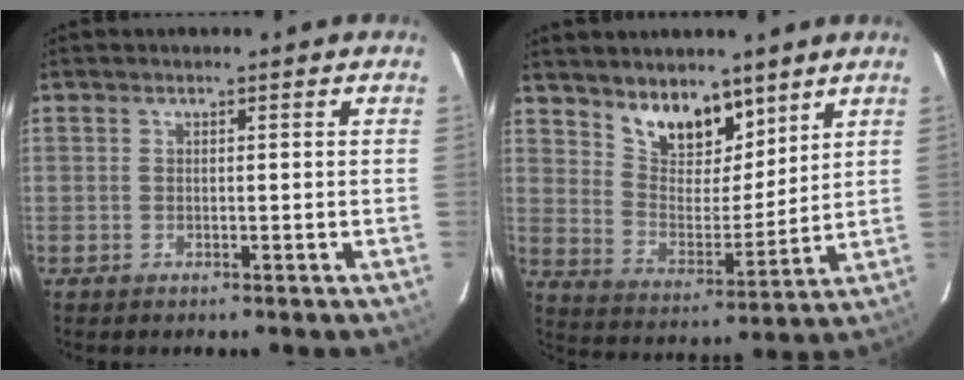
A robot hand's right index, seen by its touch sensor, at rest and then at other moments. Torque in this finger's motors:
{"motor_torque": [0.66, 0.66, 0.16, 0.07]}